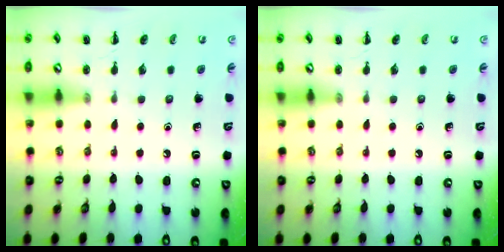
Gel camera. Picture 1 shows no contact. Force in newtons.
{"total": 0.0}